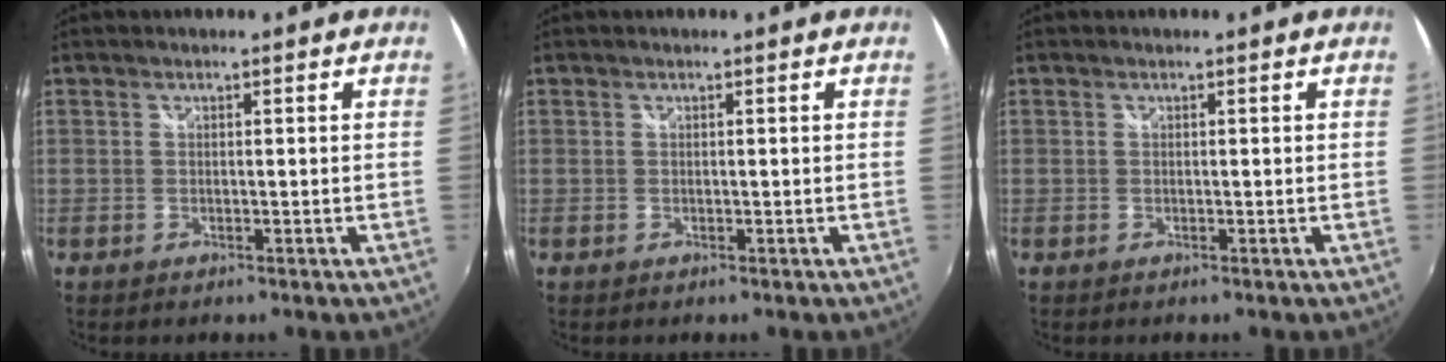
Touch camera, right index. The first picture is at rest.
{"total": 0.0}
{"total": 0.0}